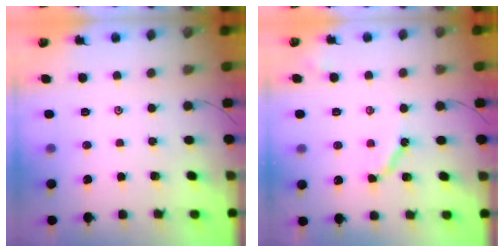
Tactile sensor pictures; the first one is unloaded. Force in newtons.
{"total": 8.8, "press": 8.7, "slide": 0.7}